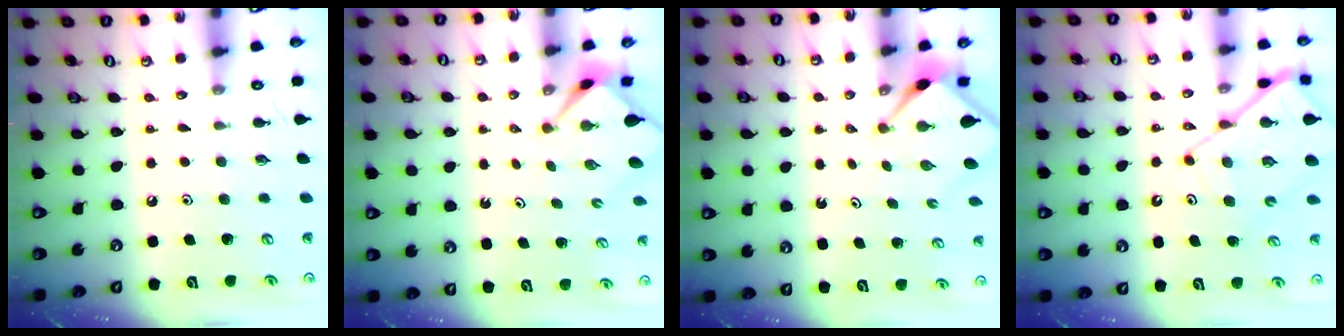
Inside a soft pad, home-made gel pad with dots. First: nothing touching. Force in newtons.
{"total": 2.2, "press": 2.2, "slide": 0.2}
{"total": 2.6, "press": 2.6, "slide": 0.3}
{"total": 13.0, "press": 12.9, "slide": 1.2}